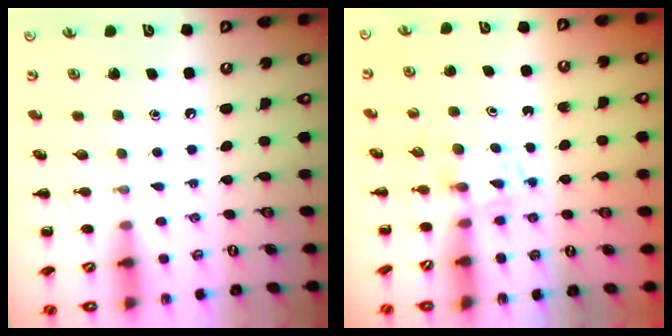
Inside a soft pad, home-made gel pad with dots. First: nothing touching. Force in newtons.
{"total": 2.7, "press": 2.5, "slide": 1.0}